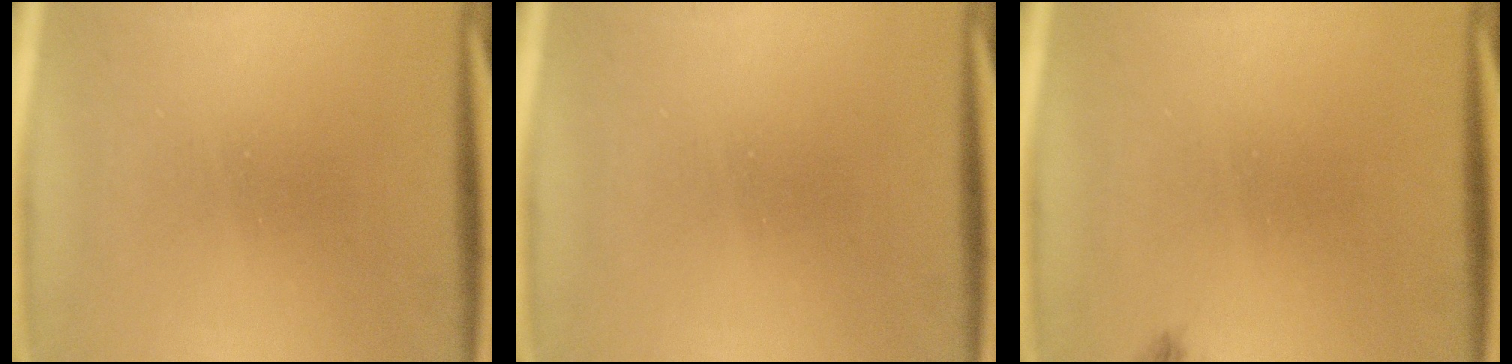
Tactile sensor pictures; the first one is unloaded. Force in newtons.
{"total": 0.0}
{"total": 0.7}